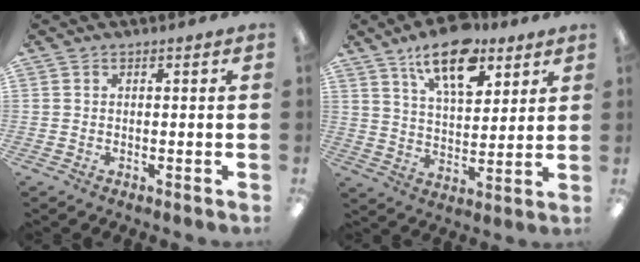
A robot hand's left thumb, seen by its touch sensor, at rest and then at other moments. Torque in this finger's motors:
{"motor_torque": [0.64, 0.65, 1.34, -1.43, 0.20]}